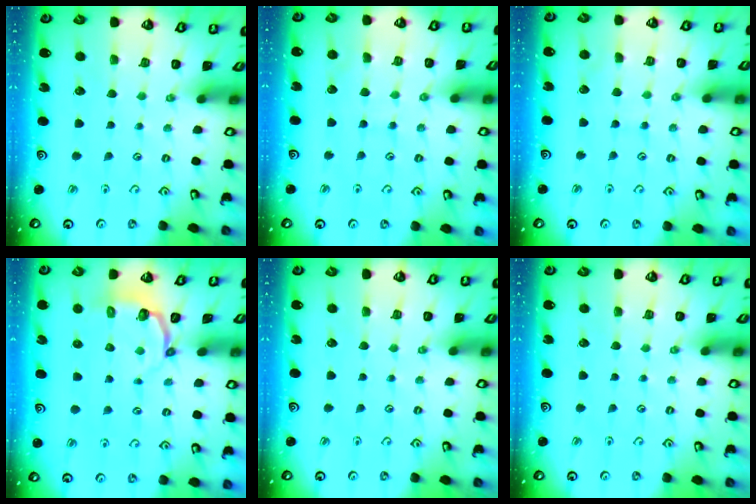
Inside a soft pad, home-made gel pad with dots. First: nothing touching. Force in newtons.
{"total": 2.8, "press": 2.8, "slide": 0.4}
{"total": 2.8, "press": 2.8, "slide": 0.4}
{"total": 3.6, "press": 2.6, "slide": 2.5}
{"total": 0.0}
{"total": 0.0}